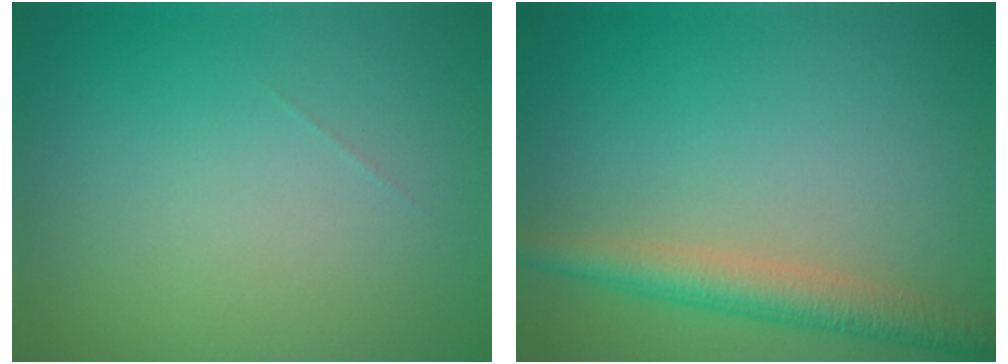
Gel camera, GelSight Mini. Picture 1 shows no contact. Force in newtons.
{"total": 3.7, "press": 3.7, "slide": 0.2}